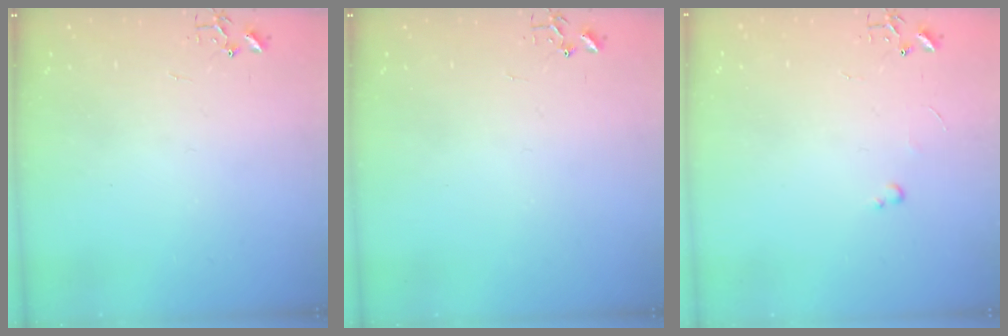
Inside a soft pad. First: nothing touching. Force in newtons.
{"total": 0.0}
{"total": 2.4, "press": 2.3, "slide": 0.4}